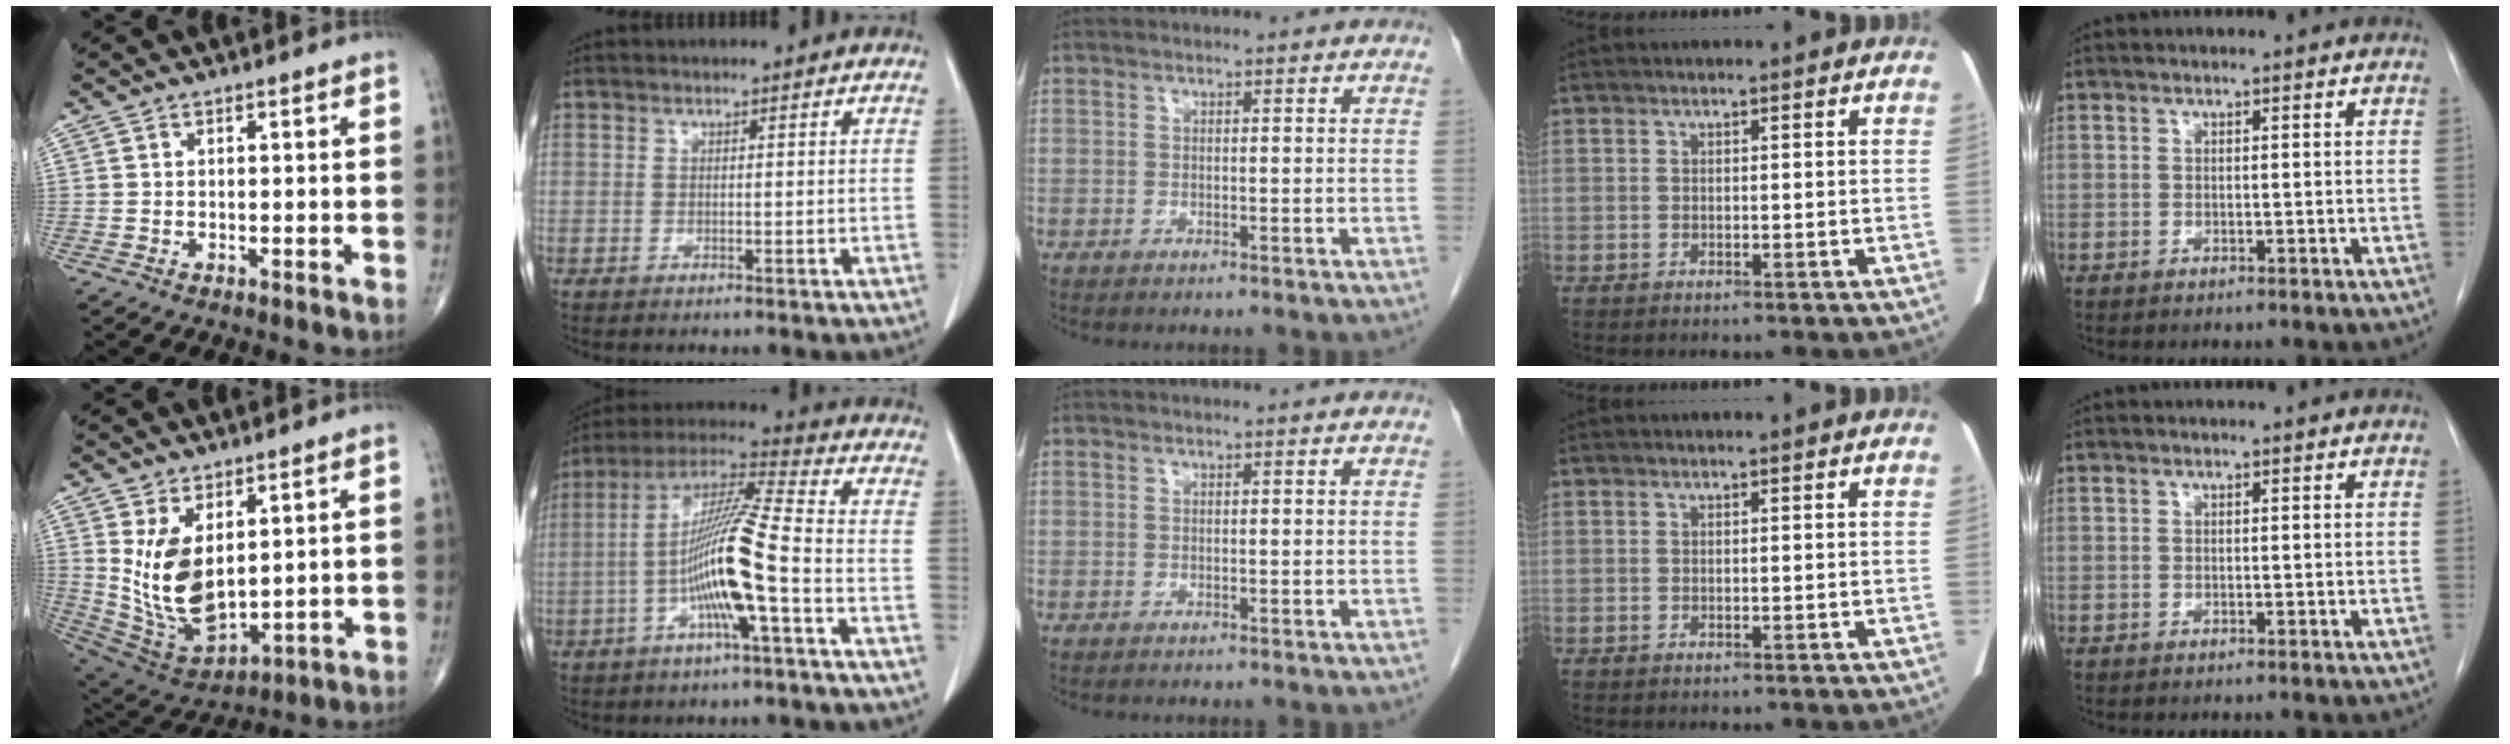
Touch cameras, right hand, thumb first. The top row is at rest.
{"thumb": {"total": 13.4, "force": [3.2, 7.2, 10.9], "torque": [-0.192, -0.024, 0.087]}, "index": {"total": 13.1, "force": [-3.6, -0.1, 12.6], "torque": [-0.245, 0.009, -0.075]}}